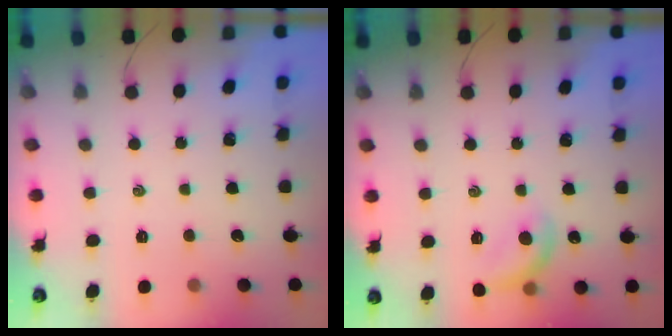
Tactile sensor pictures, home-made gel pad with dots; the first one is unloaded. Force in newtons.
{"total": 11.0, "press": 10.8, "slide": 2.3}